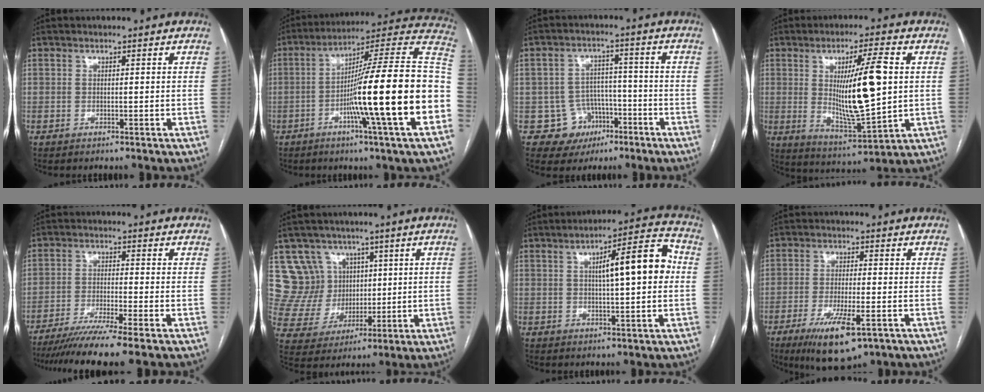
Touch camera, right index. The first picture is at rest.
{"total": 24.9, "force": [-5.5, -1.1, 24.3], "torque": [-0.290, 0.004, -0.105]}
{"total": 7.0, "force": [-3.0, 6.4, 0.5], "torque": [0.004, 0.015, -0.036]}
{"total": 14.0, "force": [1.8, 2.0, 13.7], "torque": [-0.237, -0.013, 0.036]}
{"total": 9.7, "force": [-7.8, -1.6, 5.6], "torque": [-0.080, -0.033, -0.126]}
{"total": 10.2, "force": [5.1, 8.8, 0.9], "torque": [-0.032, 0.042, 0.111]}
{"total": 11.2, "force": [1.4, 2.1, 10.9], "torque": [-0.156, 0.032, 0.020]}
{"total": 10.0, "force": [-5.1, 2.3, 8.2], "torque": [-0.149, -0.023, -0.077]}